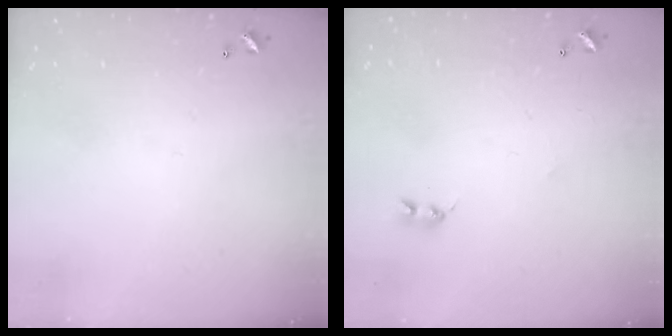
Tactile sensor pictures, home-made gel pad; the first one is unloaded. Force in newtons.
{"total": 1.6, "press": 1.6, "slide": 0.4}